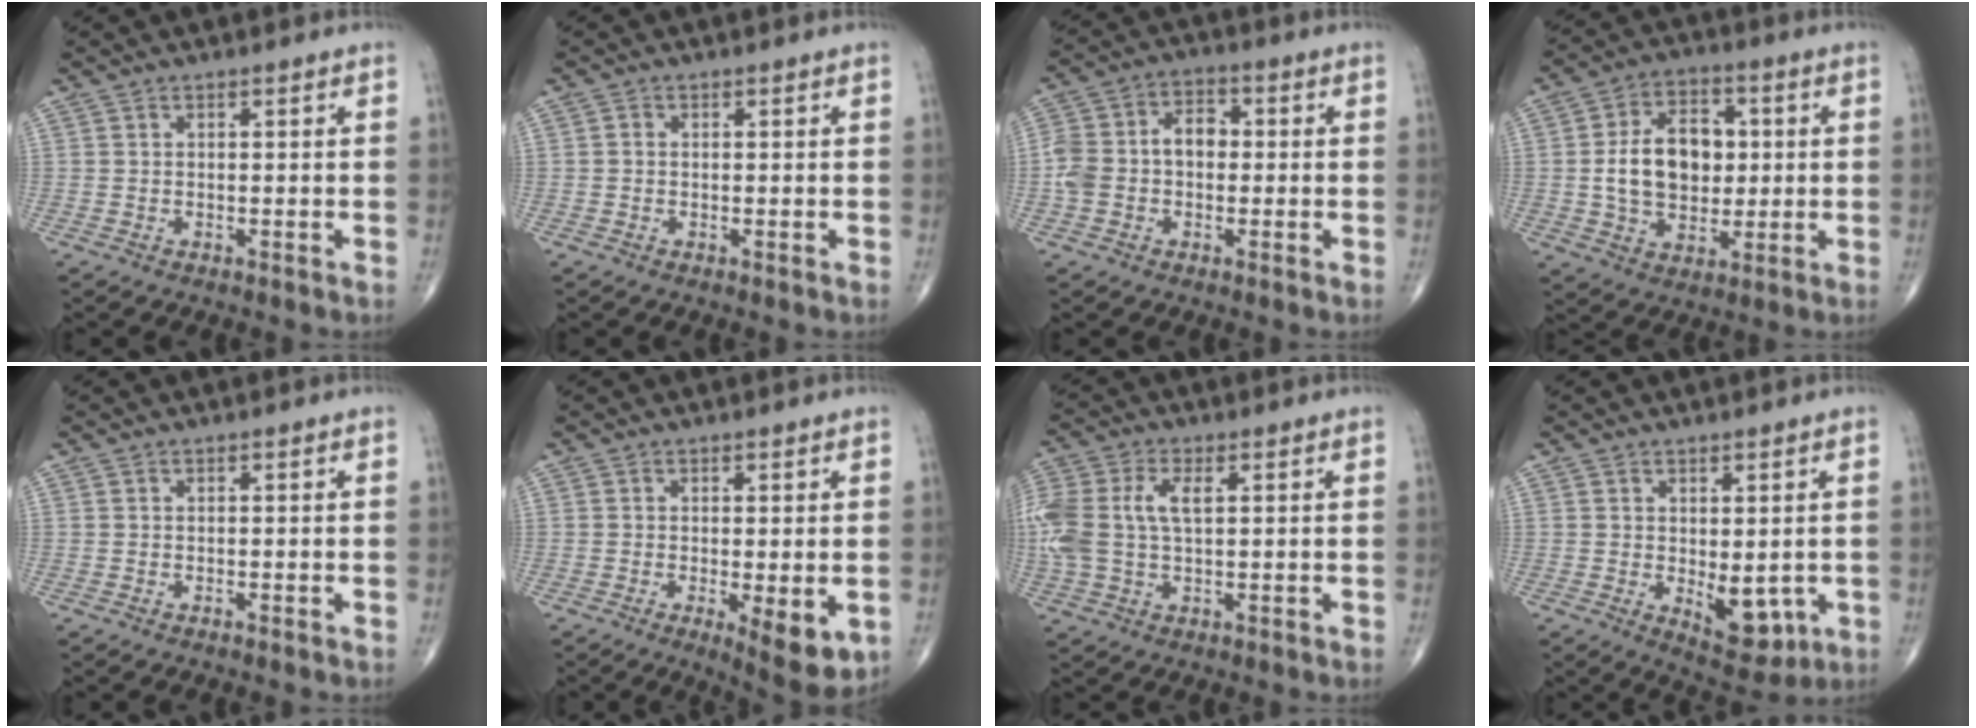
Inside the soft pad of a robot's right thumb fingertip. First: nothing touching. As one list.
[{"total": 0.8, "force": [-0.1, 0.7, 0.3], "torque": [-0.002, 0.002, -0.003]}, {"total": 9.3, "force": [-0.5, 6.7, 6.4], "torque": [-0.117, 0.038, -0.019]}, {"total": 13.7, "force": [0.8, 9.5, 9.8], "torque": [-0.139, 0.010, 0.016]}, {"total": 0.0}, {"total": 7.6, "force": [-1.8, 2.4, 6.9], "torque": [-0.092, -0.021, -0.022]}, {"total": 13.0, "force": [2.0, 7.5, 10.5], "torque": [-0.273, 0.020, 0.040]}, {"total": 7.2, "force": [-1.0, 3.6, 6.2], "torque": [-0.062, -0.014, 0.002]}]